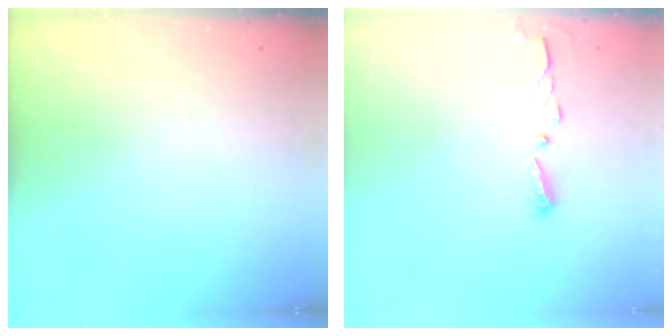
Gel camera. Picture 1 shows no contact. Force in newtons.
{"total": 3.1, "press": 3.1, "slide": 0.3}